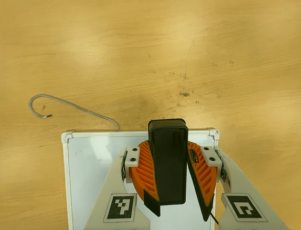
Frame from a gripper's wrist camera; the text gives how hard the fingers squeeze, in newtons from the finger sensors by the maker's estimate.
{"total": 11.3, "left": 11.4, "right": 11.2}